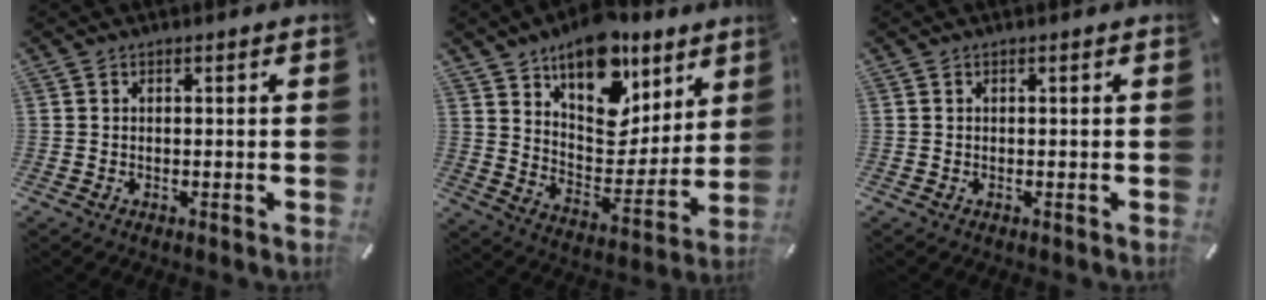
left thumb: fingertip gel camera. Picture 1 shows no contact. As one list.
[{"total": 17.5, "force": [12.6, 9.6, 7.4], "torque": [-0.101, -0.098, 0.223]}, {"total": 0.0}]